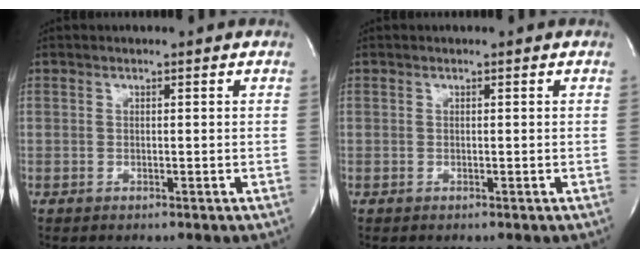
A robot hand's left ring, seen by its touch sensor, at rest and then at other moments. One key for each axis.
{"total": 0.0}